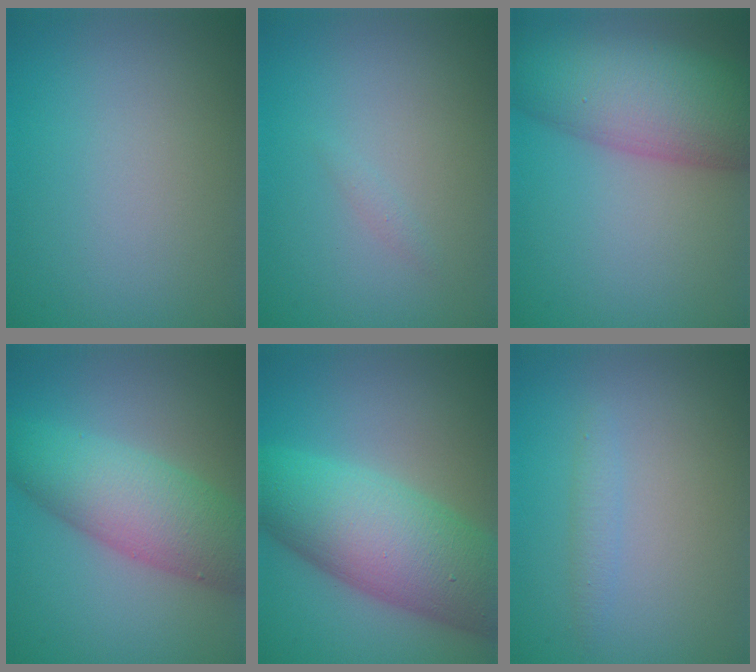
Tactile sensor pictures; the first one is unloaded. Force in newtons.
{"total": 0.5, "press": 0.5, "slide": 0.0}
{"total": 10.3, "press": 10.3, "slide": 0.6}
{"total": 7.6, "press": 7.6, "slide": 0.1}
{"total": 11.1, "press": 11.1, "slide": 0.5}
{"total": 1.1, "press": 1.1, "slide": 0.0}